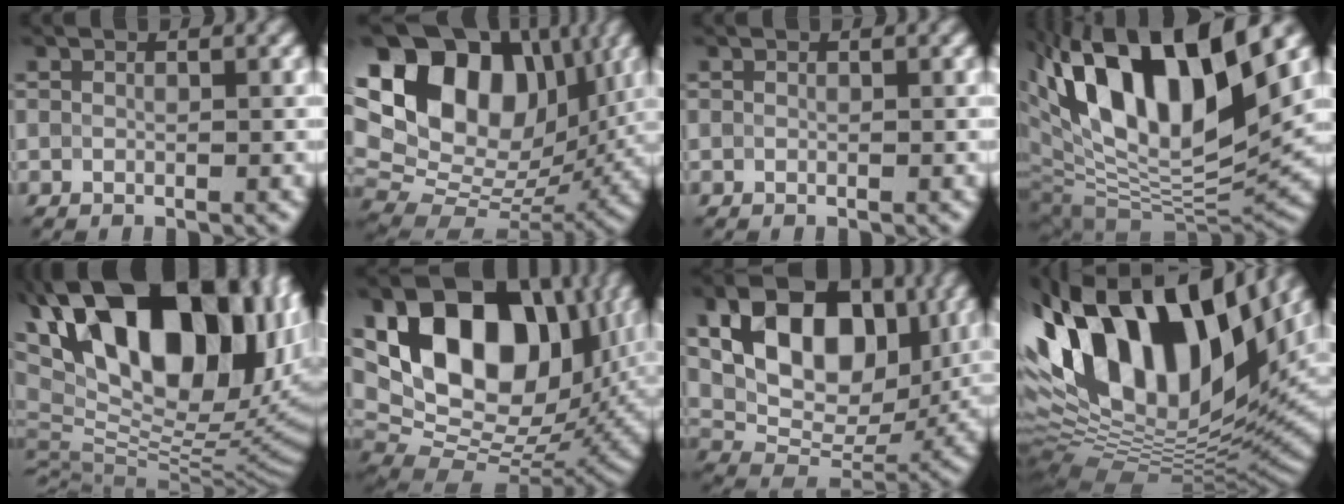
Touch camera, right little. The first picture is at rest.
{"total": 18.8, "force": [7.1, 12.7, 11.9], "torque": [-0.233, 0.062, 0.132]}
{"total": 0.0}
{"total": 16.3, "force": [7.2, 6.3, 13.2], "torque": [-0.236, 0.030, 0.123]}
{"total": 20.8, "force": [9.4, 10.8, 15.1], "torque": [-0.249, 0.063, 0.167]}
{"total": 18.0, "force": [6.1, 11.3, 12.6], "torque": [-0.210, 0.035, 0.107]}
{"total": 11.9, "force": [3.7, 7.6, 8.3], "torque": [-0.139, 0.003, 0.066]}
{"total": 18.3, "force": [6.3, 9.3, 14.4], "torque": [-0.274, 0.030, 0.103]}